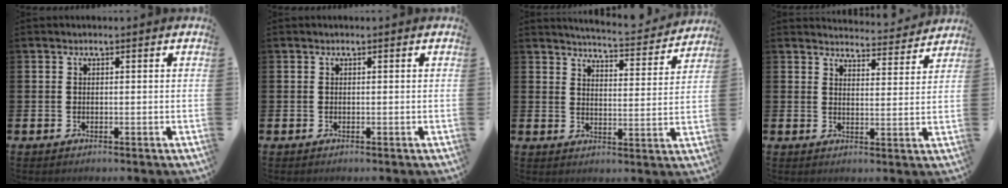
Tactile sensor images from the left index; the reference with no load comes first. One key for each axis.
{"total": 0.0}
{"total": 5.3, "fx": 5.2, "fy": 0.2, "fz": 0.6, "tx": -0.030, "ty": -0.037, "tz": 0.090}
{"total": 4.3, "fx": 4.2, "fy": 0.5, "fz": 0.1, "tx": -0.006, "ty": -0.034, "tz": 0.073}